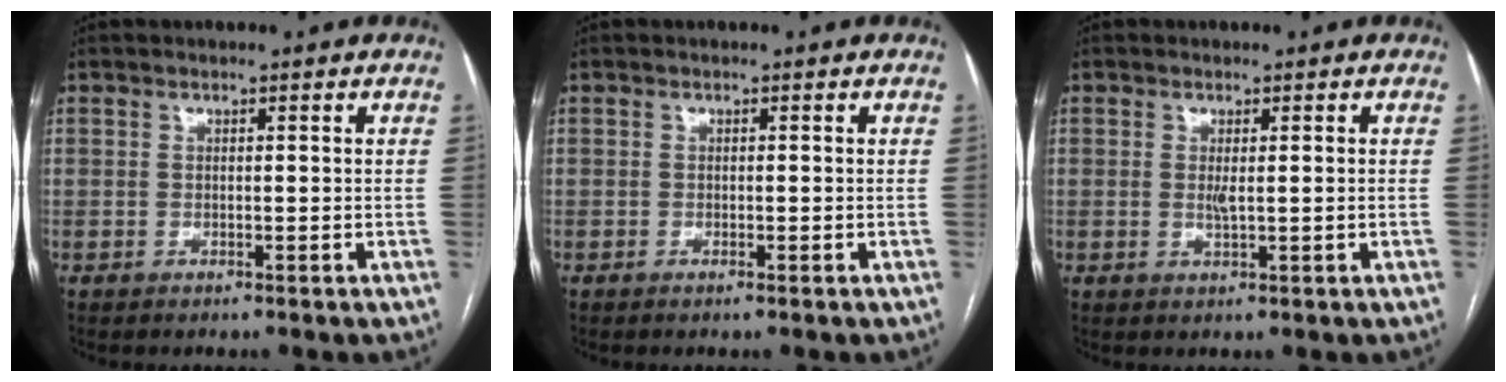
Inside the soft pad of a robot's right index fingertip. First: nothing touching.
{"total": 0.6, "force": [-0.3, 0.0, 0.5], "torque": [-0.007, -0.001, -0.004]}
{"total": 1.7, "force": [0.1, 0.1, 1.7], "torque": [-0.039, -0.004, 0.003]}